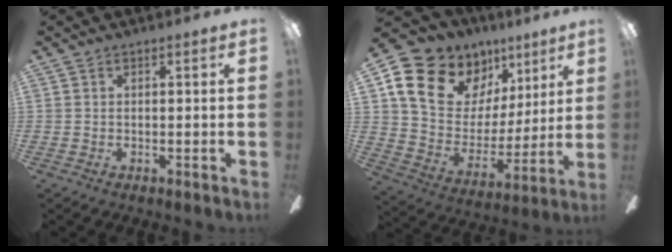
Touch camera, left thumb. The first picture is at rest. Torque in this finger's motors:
{"motor_torque": [1.98, 2.42, 1.38, -1.39, 0.10]}